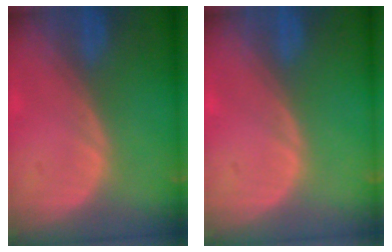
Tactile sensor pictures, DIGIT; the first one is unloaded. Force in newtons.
{"total": 0.0}